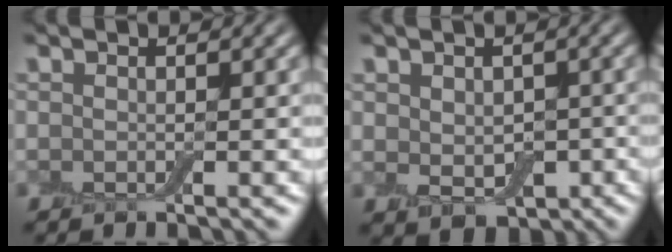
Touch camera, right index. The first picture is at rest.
{"total": 4.2, "force": [-0.4, 3.0, 2.9], "torque": [-0.048, -0.015, 0.003]}